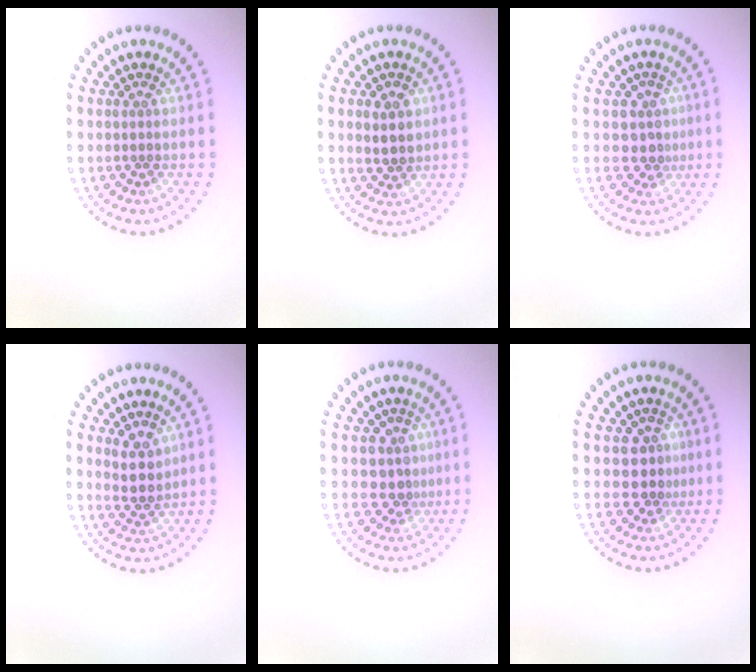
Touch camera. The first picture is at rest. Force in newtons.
{"total": 2.2, "press": 2.2, "slide": 0.2}
{"total": 2.5, "press": 1.9, "slide": 1.5}
{"total": 2.7, "press": 2.3, "slide": 1.4}
{"total": 2.6, "press": 2.0, "slide": 1.7}
{"total": 2.5, "press": 2.1, "slide": 1.3}